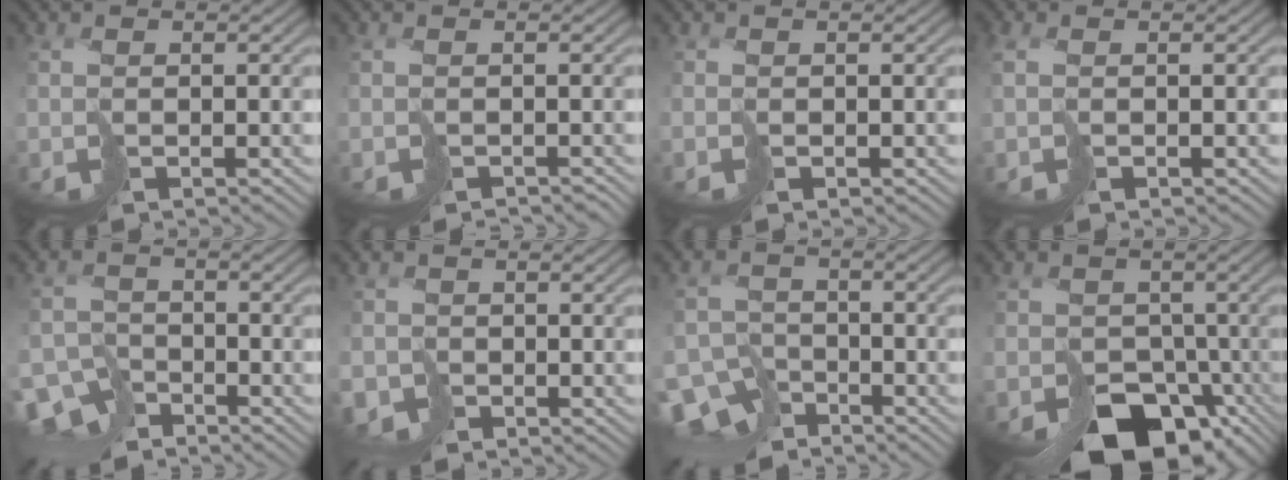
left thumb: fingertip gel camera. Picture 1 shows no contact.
{"total": 1.6, "force": [-1.4, 0.8, 0.5], "torque": [0.000, -0.009, -0.023]}
{"total": 0.5, "force": [-0.3, 0.1, -0.4], "torque": [0.013, -0.002, -0.006]}
{"total": 1.4, "force": [-0.3, 1.0, 0.9], "torque": [-0.030, -0.002, -0.008]}
{"total": 6.3, "force": [-5.5, 2.8, 1.3], "torque": [-0.017, -0.019, -0.107]}
{"total": 2.3, "force": [-1.8, 1.4, -0.3], "torque": [0.017, -0.007, -0.040]}
{"total": 7.4, "force": [-6.3, 3.6, 1.6], "torque": [-0.024, -0.018, -0.118]}
{"total": 11.4, "force": [-7.1, 7.9, 4.2], "torque": [-0.050, -0.041, -0.094]}